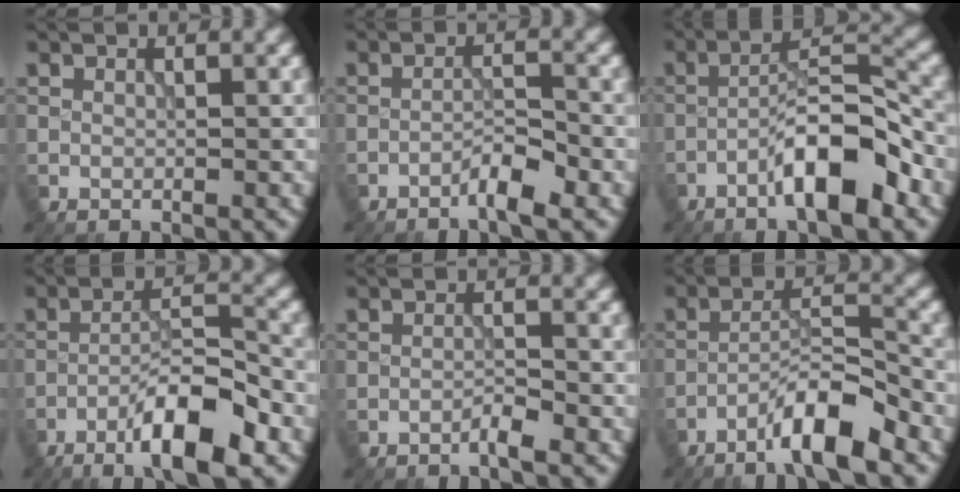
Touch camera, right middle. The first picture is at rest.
{"total": 2.6, "force": [-1.8, 0.3, 1.8], "torque": [-0.031, 0.008, -0.036]}
{"total": 7.4, "force": [-3.9, 1.6, 6.0], "torque": [-0.101, 0.020, -0.069]}
{"total": 7.4, "force": [-4.3, 1.4, 5.9], "torque": [-0.101, 0.011, -0.077]}
{"total": 1.4, "force": [-1.0, 0.0, 1.0], "torque": [-0.016, 0.004, -0.023]}
{"total": 5.9, "force": [-4.0, 0.8, 4.2], "torque": [-0.071, 0.012, -0.076]}